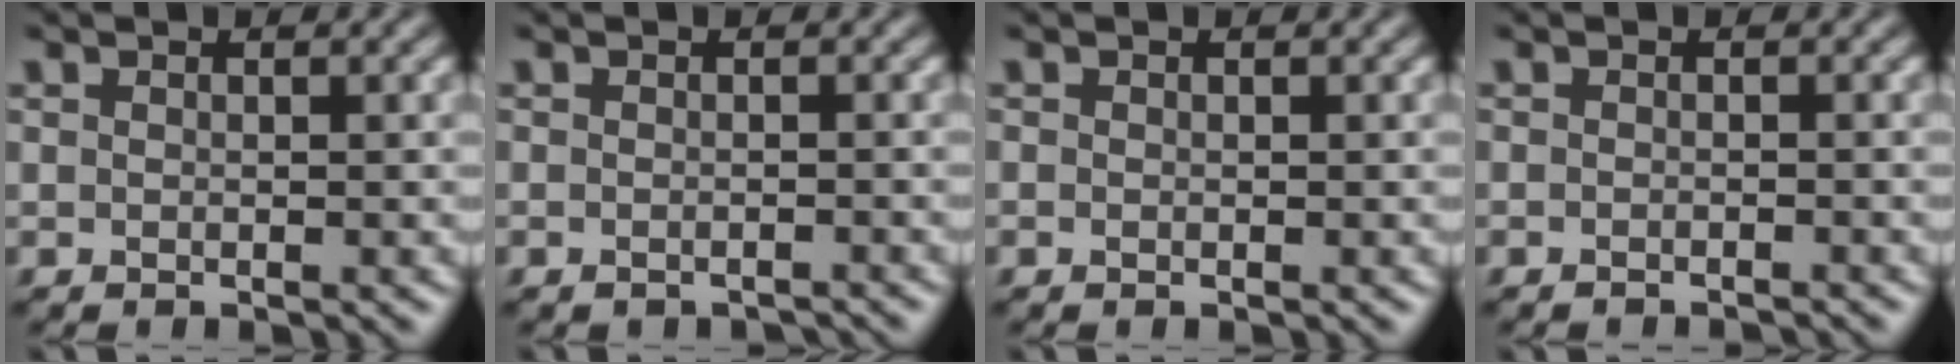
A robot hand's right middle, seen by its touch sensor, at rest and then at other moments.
{"total": 1.4, "force": [-1.3, 0.3, 0.3], "torque": [-0.001, -0.004, -0.019]}
{"total": 0.0}
{"total": 1.6, "force": [-1.6, 0.2, 0.4], "torque": [0.005, -0.004, -0.021]}